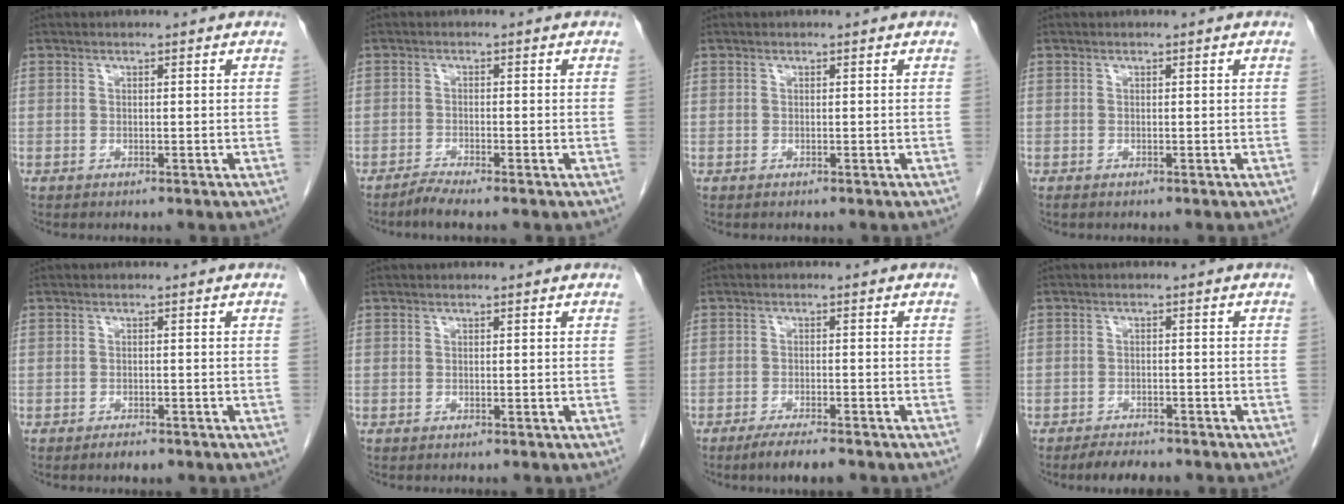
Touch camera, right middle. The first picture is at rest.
{"total": 2.2, "force": [-2.0, -0.4, 0.9], "torque": [-0.026, -0.007, -0.042]}
{"total": 0.0}
{"total": 0.0}
{"total": 1.7, "force": [-1.2, 0.6, 0.9], "torque": [-0.017, 0.000, -0.014]}
{"total": 0.0}
{"total": 4.5, "force": [-3.4, 0.6, 2.8], "torque": [-0.049, -0.008, -0.056]}
{"total": 3.8, "force": [-3.3, 1.1, 1.4], "torque": [-0.024, -0.005, -0.053]}